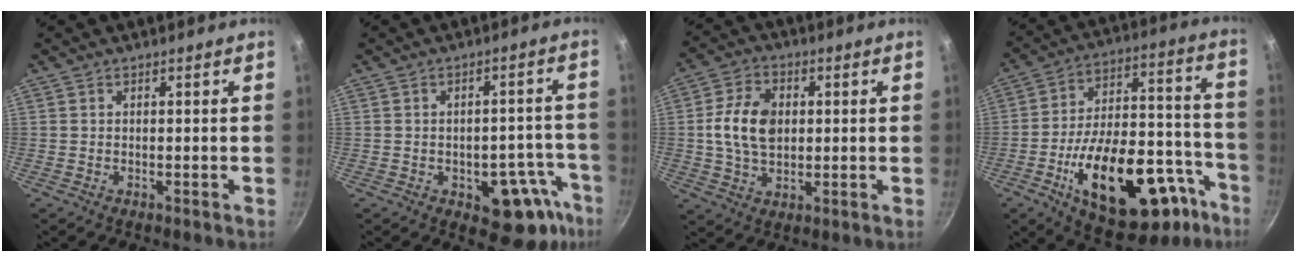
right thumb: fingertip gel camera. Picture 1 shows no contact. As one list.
[{"total": 12.6, "force": [-5.5, 7.0, 8.9], "torque": [-0.033, 0.036, -0.062]}, {"total": 10.3, "force": [0.9, 7.0, 7.6], "torque": [-0.128, 0.008, 0.009]}, {"total": 29.8, "force": [-13.2, 15.1, 22.0], "torque": [-0.283, 0.078, -0.179]}]